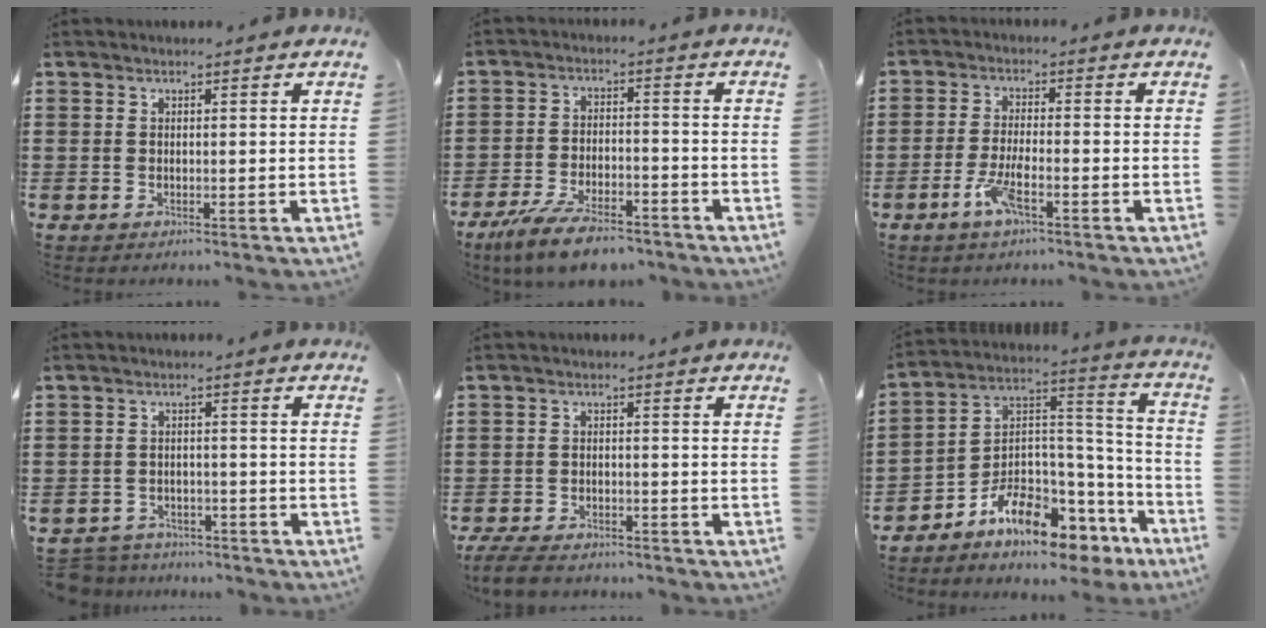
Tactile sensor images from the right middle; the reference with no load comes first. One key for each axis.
{"total": 7.7, "fx": -6.3, "fy": 1.8, "fz": 4.1, "tx": -0.087, "ty": 0.002, "tz": -0.120}
{"total": 4.0, "fx": -2.1, "fy": 0.8, "fz": 3.3, "tx": -0.074, "ty": -0.004, "tz": -0.044}
{"total": 3.4, "fx": -3.3, "fy": 0.6, "fz": -0.1, "tx": -0.006, "ty": 0.000, "tz": -0.072}
{"total": 3.7, "fx": -3.5, "fy": 0.7, "fz": 1.1, "tx": -0.035, "ty": -0.005, "tz": -0.075}
{"total": 8.7, "fx": -7.0, "fy": 3.1, "fz": 4.2, "tx": -0.096, "ty": 0.002, "tz": -0.139}